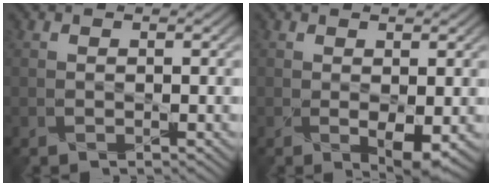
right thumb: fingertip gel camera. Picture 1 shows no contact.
{"total": 2.7, "force": [-0.1, 1.0, 2.5], "torque": [-0.047, -0.012, 0.006]}